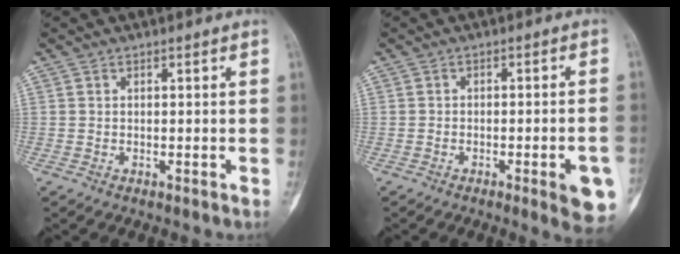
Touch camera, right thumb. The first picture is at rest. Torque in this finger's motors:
{"motor_torque": [1.80, 1.23, 1.21, -0.70, 0.39]}